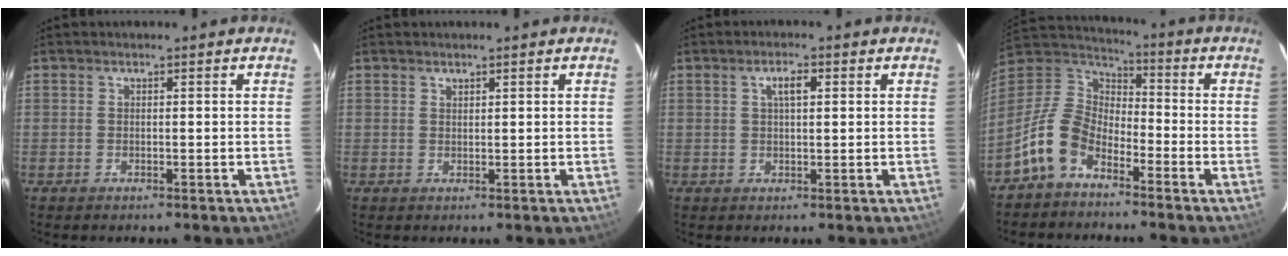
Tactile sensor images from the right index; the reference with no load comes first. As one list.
[{"total": 0.6, "force": [0.6, 0.2, 0.0], "torque": [0.000, 0.000, 0.012]}, {"total": 2.8, "force": [1.0, 1.0, 2.5], "torque": [-0.045, 0.008, 0.018]}, {"total": 11.4, "force": [-6.8, 6.5, 6.5], "torque": [-0.142, 0.020, -0.142]}]